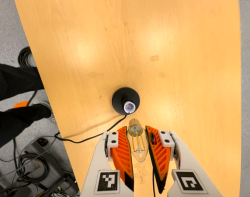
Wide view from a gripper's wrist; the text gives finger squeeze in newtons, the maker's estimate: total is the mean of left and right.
{"total": 21.3, "left": 24.3, "right": 18.2}